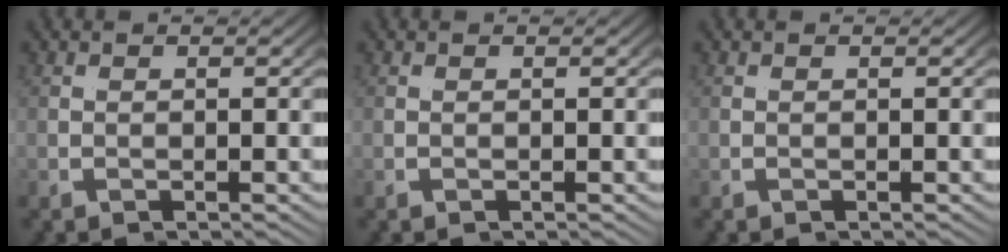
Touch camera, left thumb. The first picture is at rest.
{"total": 0.0}
{"total": 0.0}